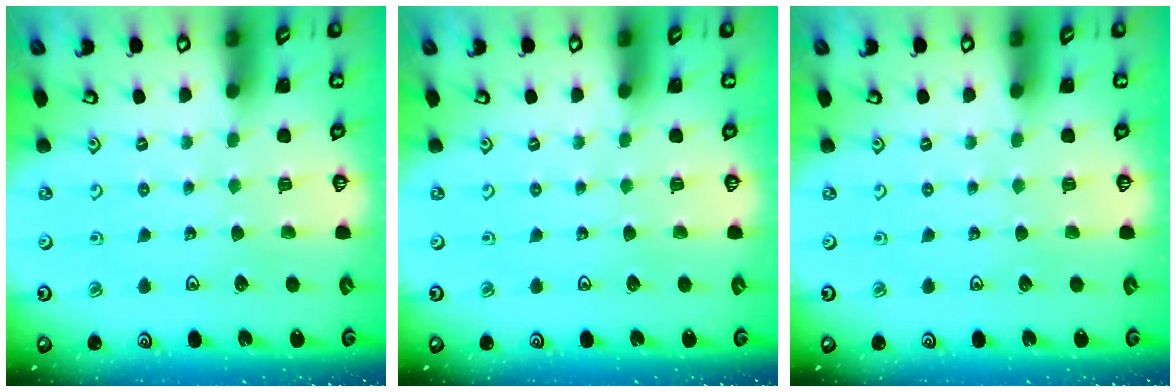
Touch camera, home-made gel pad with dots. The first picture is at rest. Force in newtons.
{"total": 0.0}
{"total": 0.0}